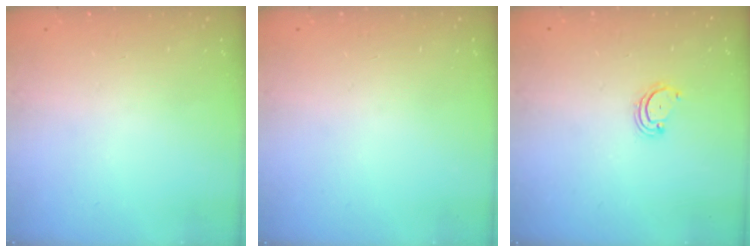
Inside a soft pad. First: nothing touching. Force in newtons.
{"total": 0.0}
{"total": 2.9, "press": 2.9, "slide": 0.3}